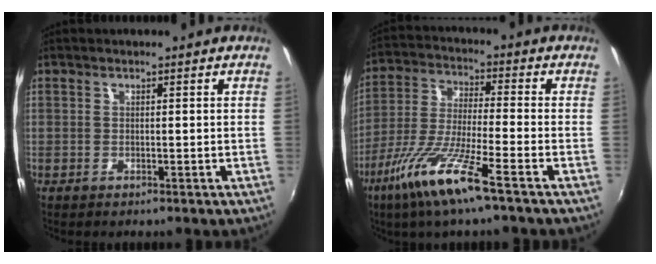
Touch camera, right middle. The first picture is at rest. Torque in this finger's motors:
{"motor_torque": [1.11, -1.03, 0.79, 0.21]}